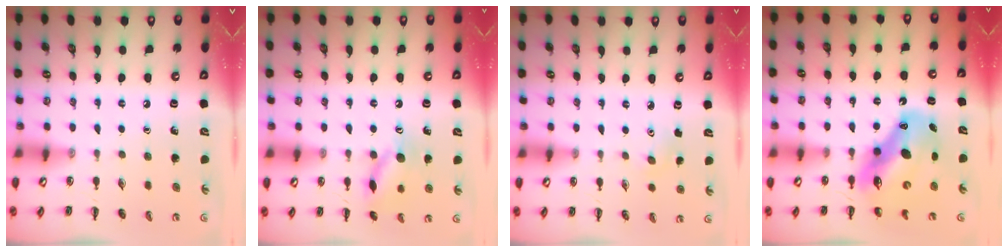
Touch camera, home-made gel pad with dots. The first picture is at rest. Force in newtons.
{"total": 11.6, "press": 11.6, "slide": 0.8}
{"total": 3.2, "press": 3.1, "slide": 0.8}
{"total": 12.9, "press": 12.4, "slide": 3.8}